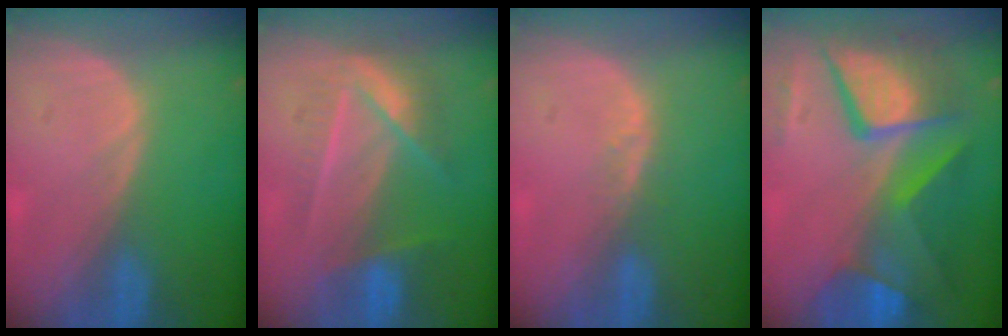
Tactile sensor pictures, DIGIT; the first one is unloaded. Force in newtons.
{"total": 7.1, "press": 6.8, "slide": 2.2}
{"total": 1.9, "press": 1.4, "slide": 1.3}
{"total": 11.9, "press": 11.9, "slide": 1.1}